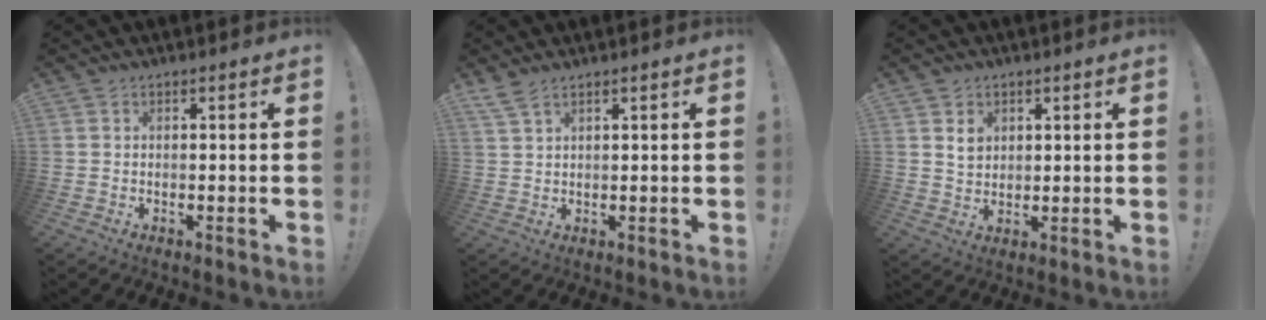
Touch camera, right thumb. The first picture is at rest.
{"total": 3.3, "force": [2.5, 0.7, 2.1], "torque": [-0.050, -0.006, 0.048]}
{"total": 4.5, "force": [2.0, 3.7, 1.6], "torque": [-0.019, -0.005, 0.035]}